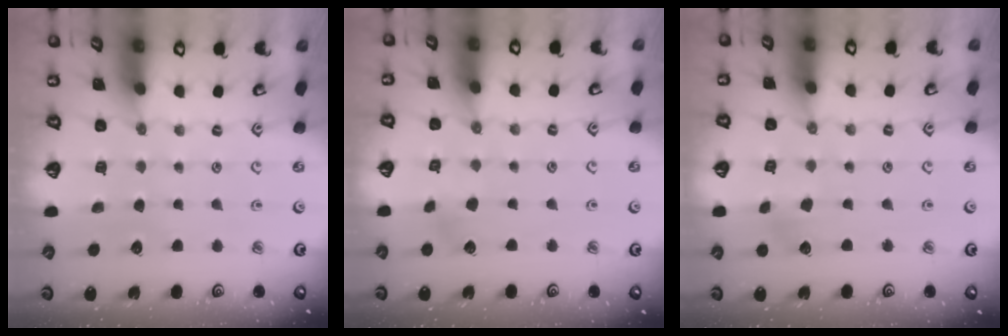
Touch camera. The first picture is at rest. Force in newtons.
{"total": 5.7, "press": 5.6, "slide": 0.8}
{"total": 3.2, "press": 3.1, "slide": 0.5}